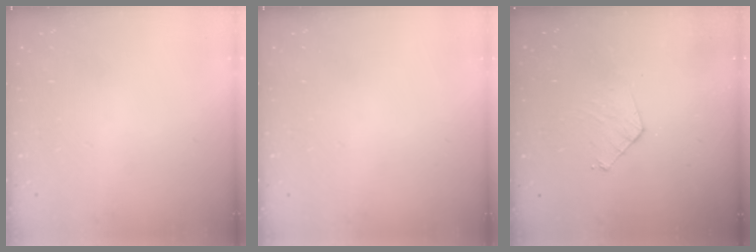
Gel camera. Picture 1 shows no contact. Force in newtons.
{"total": 0.0}
{"total": 5.8, "press": 5.8, "slide": 0.5}